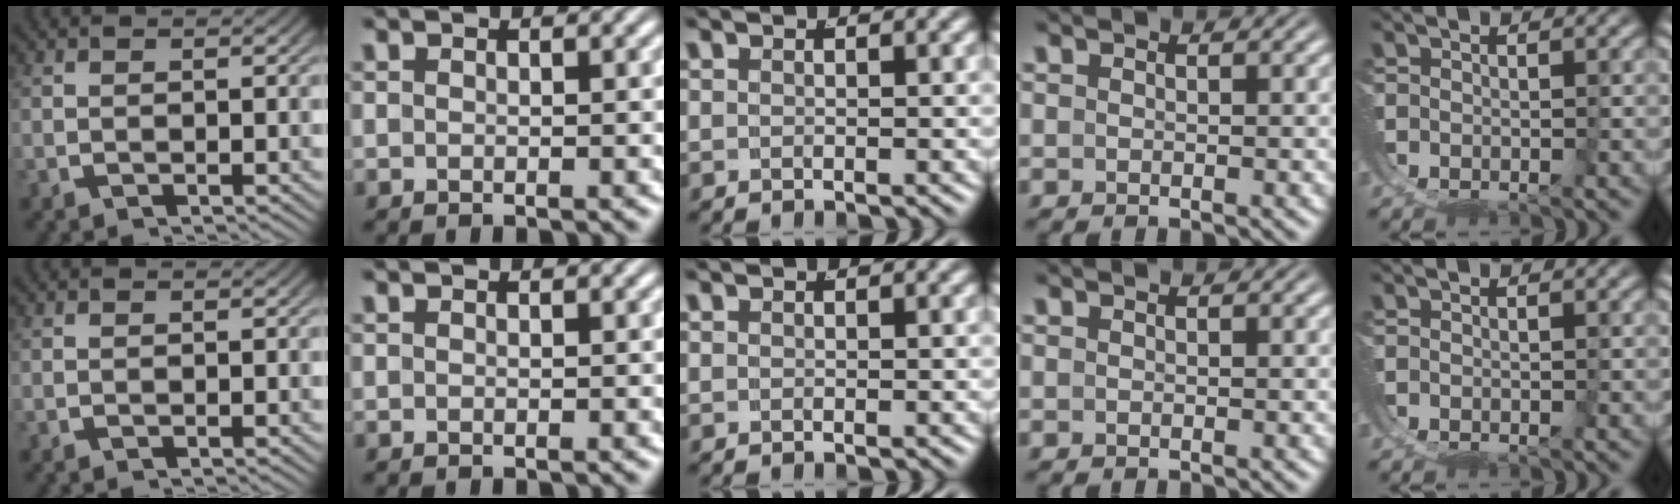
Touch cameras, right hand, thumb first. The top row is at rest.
{}